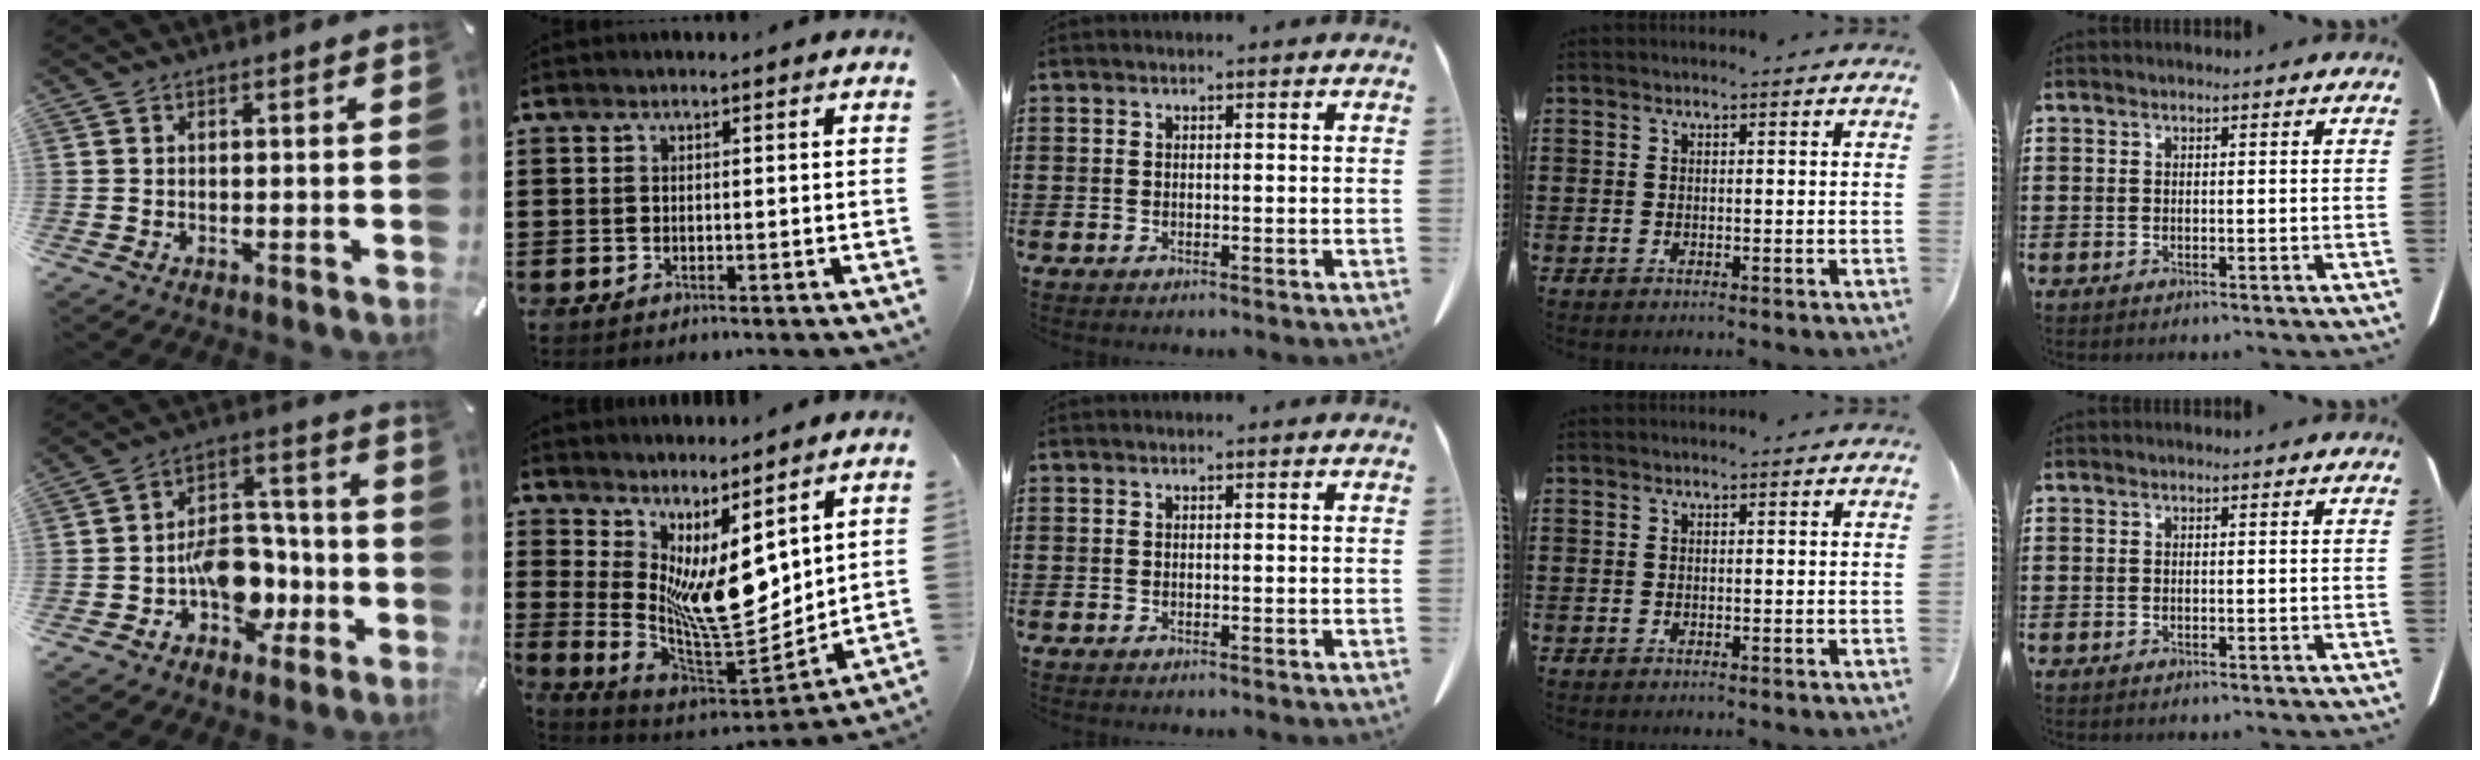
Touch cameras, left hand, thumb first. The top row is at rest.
{"thumb": {"total": 13.1, "force": [-4.3, 10.1, 7.2], "torque": [-0.094, 0.026, -0.064]}, "index": {"total": 9.4, "force": [3.3, 3.6, 8.1], "torque": [-0.153, -0.039, 0.062]}}